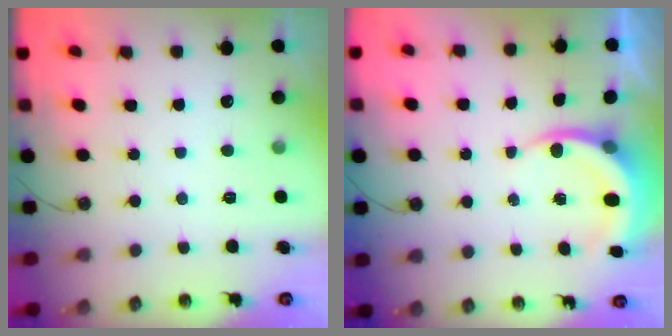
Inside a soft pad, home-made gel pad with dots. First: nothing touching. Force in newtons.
{"total": 5.3, "press": 5.3, "slide": 0.3}